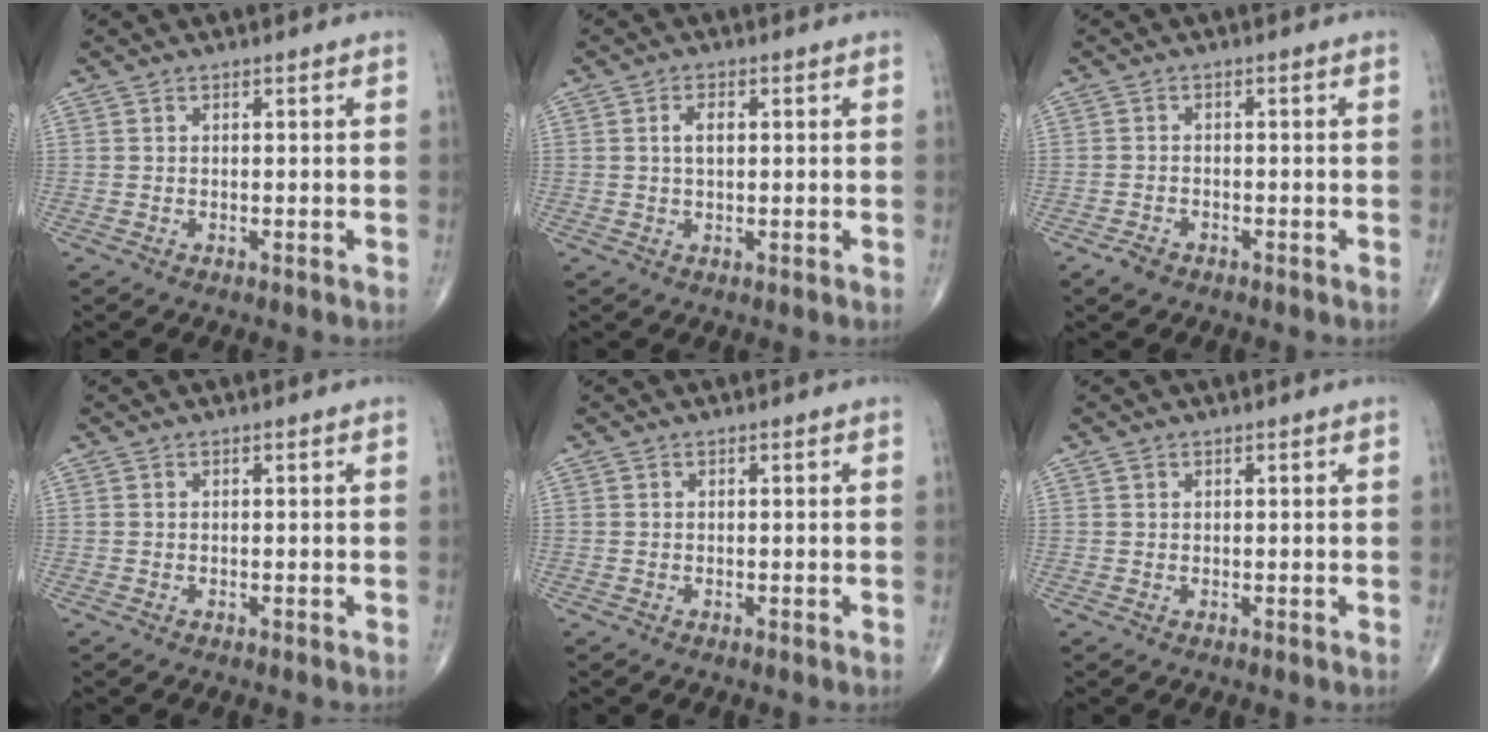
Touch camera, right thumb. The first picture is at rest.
{"total": 2.8, "force": [0.5, 1.4, 2.3], "torque": [-0.043, 0.000, 0.009]}
{"total": 2.4, "force": [-1.6, 1.4, 1.0], "torque": [-0.021, 0.006, -0.026]}
{"total": 0.0}
{"total": 0.0}
{"total": 0.6, "force": [0.4, 0.4, 0.1], "torque": [0.000, 0.001, 0.006]}